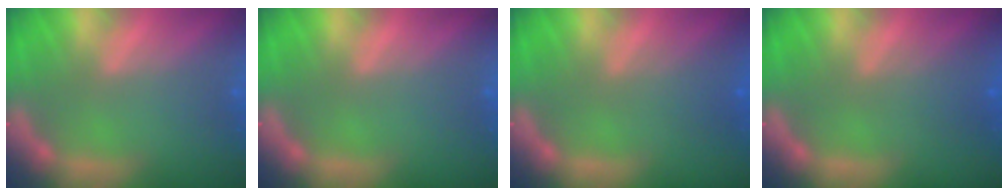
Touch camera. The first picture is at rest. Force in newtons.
{"total": 0.0}
{"total": 2.4}
{"total": 2.4}